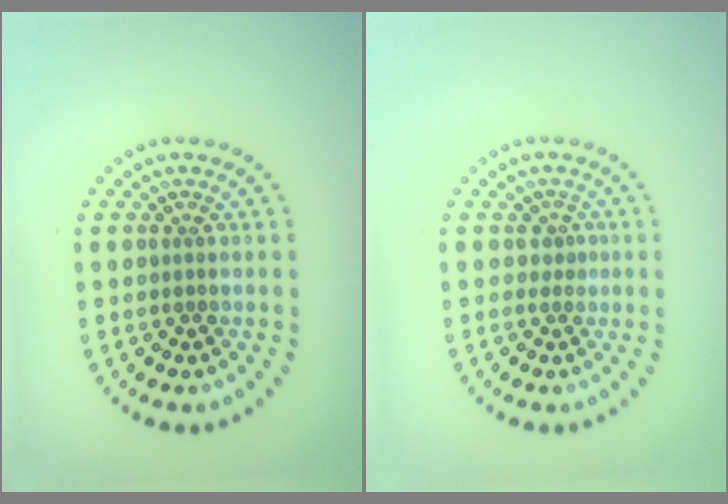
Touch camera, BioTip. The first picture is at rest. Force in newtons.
{"total": 1.0, "press": 0.4, "slide": 0.9}